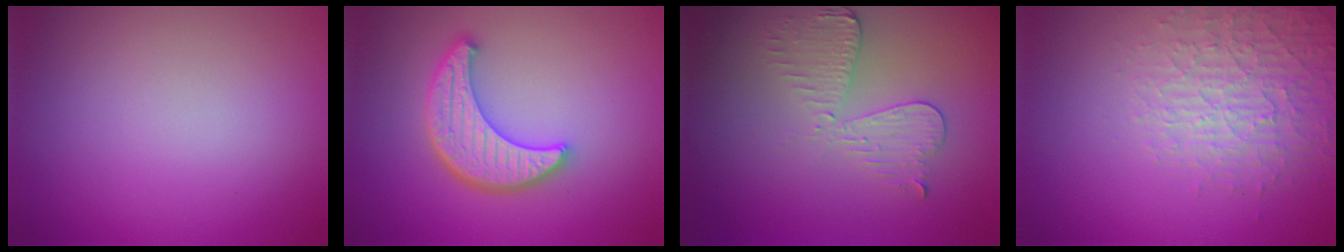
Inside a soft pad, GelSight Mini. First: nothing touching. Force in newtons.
{"total": 5.1, "press": 4.3, "slide": 2.8}
{"total": 3.0, "press": 2.7, "slide": 1.2}
{"total": 4.1, "press": 4.0, "slide": 0.9}